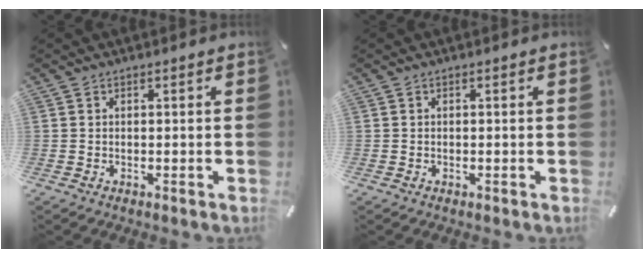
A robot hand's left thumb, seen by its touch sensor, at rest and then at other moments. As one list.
[{"total": 0.0}]